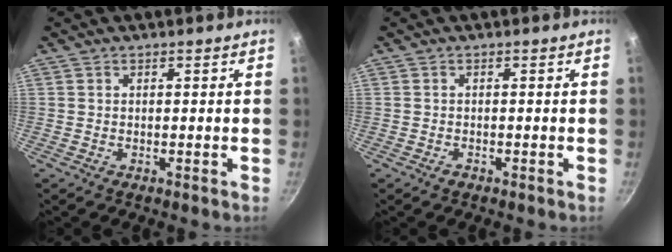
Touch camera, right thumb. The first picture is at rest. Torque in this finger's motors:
{"motor_torque": [-0.16, 0.05, -0.24, 0.11, 0.03]}